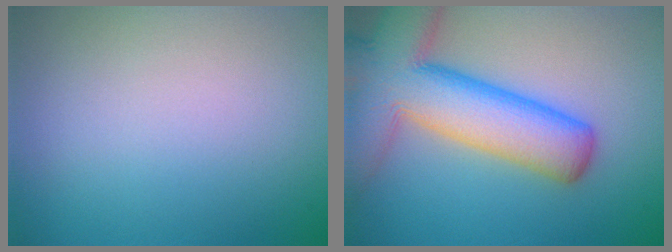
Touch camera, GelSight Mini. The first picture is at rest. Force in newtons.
{"total": 11.3, "press": 11.2, "slide": 0.8}